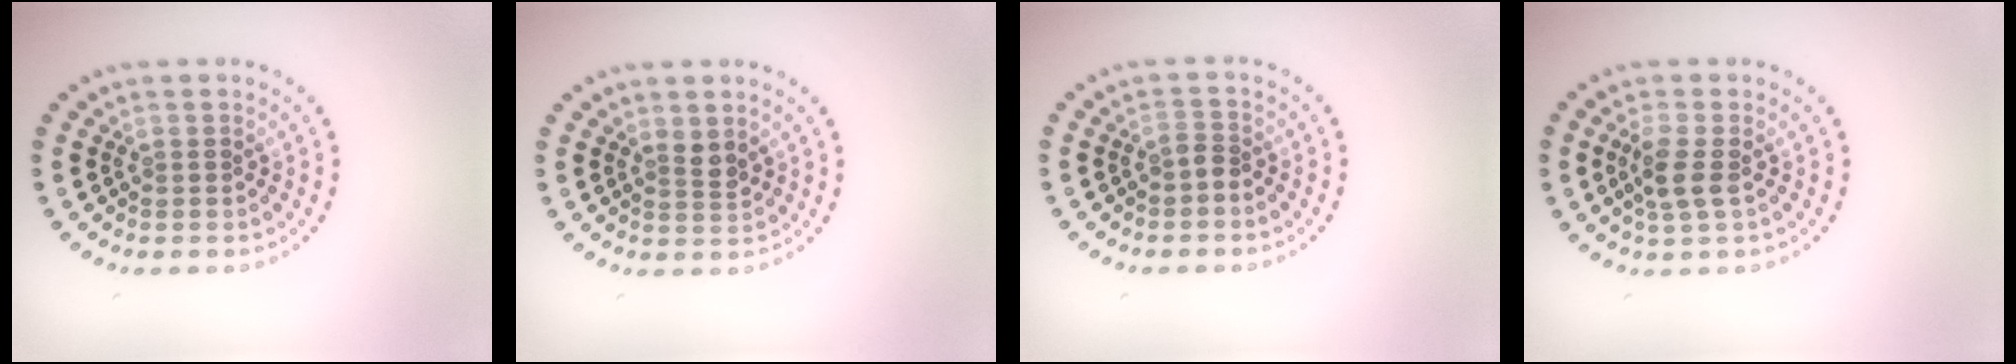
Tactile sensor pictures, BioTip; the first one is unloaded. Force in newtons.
{"total": 1.3, "press": 1.0, "slide": 0.8}
{"total": 1.0, "press": 0.6, "slide": 0.8}
{"total": 2.4, "press": 2.1, "slide": 1.0}